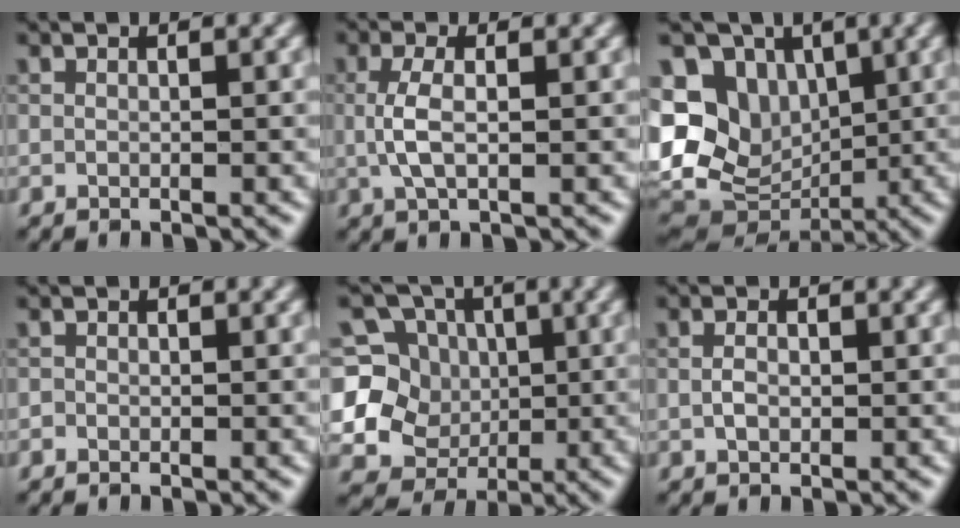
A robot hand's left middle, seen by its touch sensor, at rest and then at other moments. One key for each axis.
{"total": 2.8, "fx": 0.1, "fy": 1.0, "fz": 2.6, "tx": -0.063, "ty": 0.001, "tz": 0.000}
{"total": 11.1, "fx": 1.3, "fy": 9.2, "fz": 6.2, "tx": -0.125, "ty": 0.004, "tz": 0.023}
{"total": 0.0}
{"total": 9.8, "fx": 0.3, "fy": 9.1, "fz": 3.6, "tx": -0.080, "ty": 0.039, "tz": -0.035}
{"total": 1.3, "fx": 0.0, "fy": 0.8, "fz": 1.0, "tx": -0.023, "ty": 0.001, "tz": 0.000}